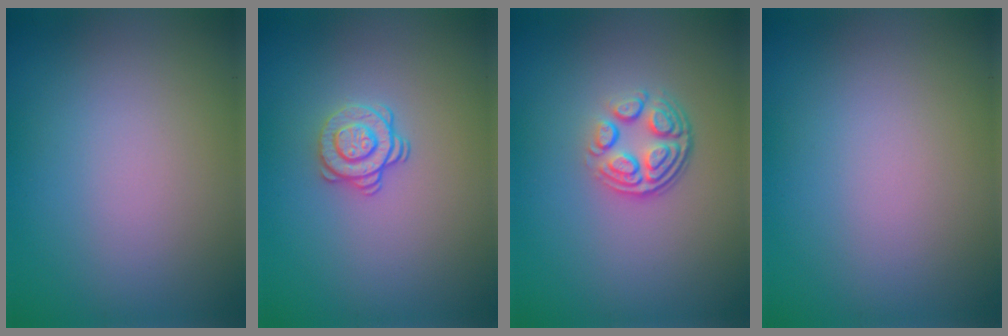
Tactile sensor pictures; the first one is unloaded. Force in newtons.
{"total": 2.1, "press": 1.7, "slide": 1.2}
{"total": 4.0, "press": 2.7, "slide": 2.9}
{"total": 0.0}